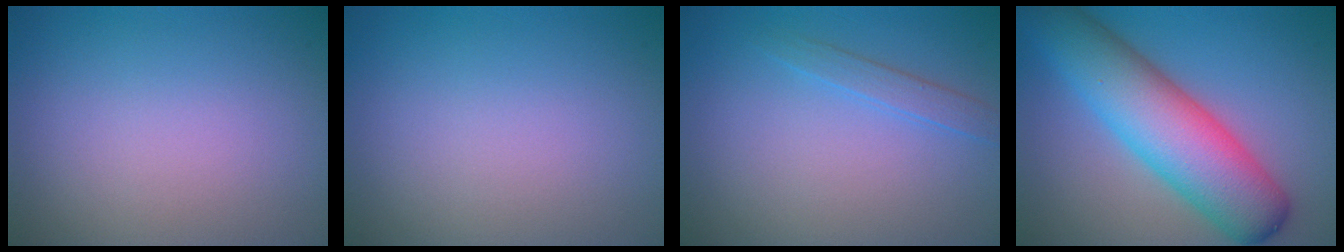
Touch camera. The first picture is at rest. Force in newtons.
{"total": 0.0}
{"total": 1.4, "press": 1.4, "slide": 0.0}
{"total": 9.5, "press": 9.5, "slide": 0.2}